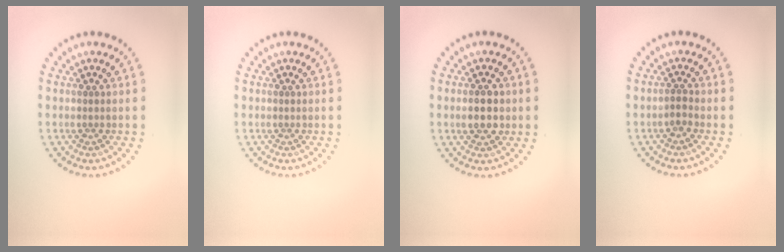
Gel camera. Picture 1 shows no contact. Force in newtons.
{"total": 0.0}
{"total": 2.7, "press": 2.7, "slide": 0.2}
{"total": 1.1, "press": 0.9, "slide": 0.6}